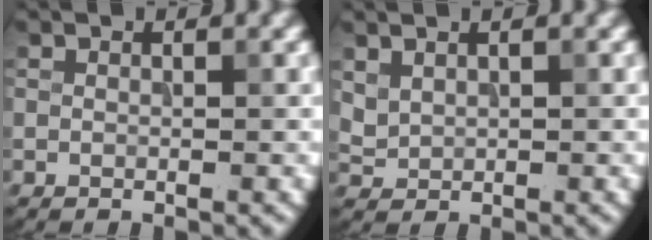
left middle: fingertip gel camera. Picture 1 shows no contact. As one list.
[{"total": 1.0, "force": [0.7, 0.6, 0.4], "torque": [-0.014, 0.000, 0.022]}]